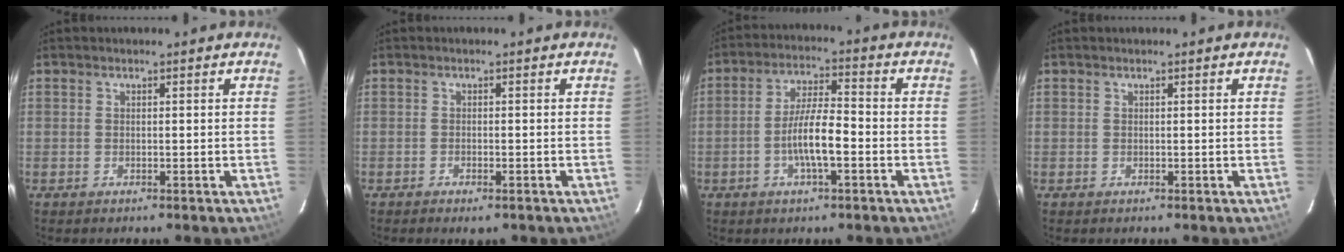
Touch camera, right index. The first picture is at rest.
{"total": 1.8, "force": [-1.3, 0.7, 1.0], "torque": [-0.022, -0.005, -0.019]}
{"total": 7.5, "force": [-2.5, 1.5, 6.9], "torque": [-0.135, 0.005, -0.045]}
{"total": 0.0}